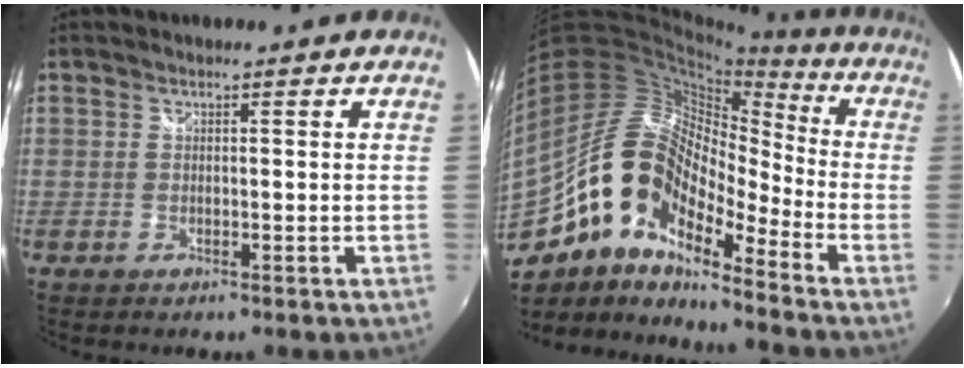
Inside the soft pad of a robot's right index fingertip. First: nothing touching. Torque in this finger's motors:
{"motor_torque": [0.70, -0.60, 0.87, 0.14]}